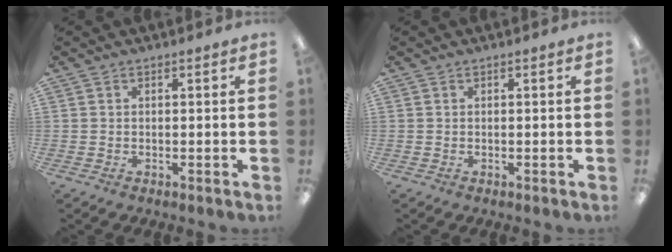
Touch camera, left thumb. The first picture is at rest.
{"total": 0.0}